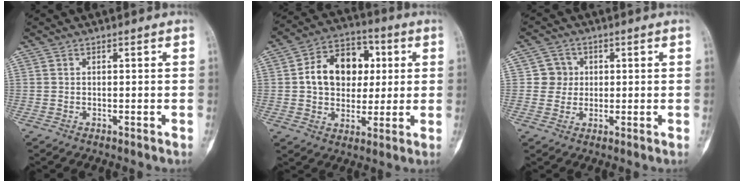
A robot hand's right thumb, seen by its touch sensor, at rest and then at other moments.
{"total": 15.0, "force": [2.1, 11.2, 9.8], "torque": [-0.112, 0.015, 0.030]}
{"total": 4.3, "force": [0.6, 4.3, 0.5], "torque": [0.029, 0.007, 0.004]}